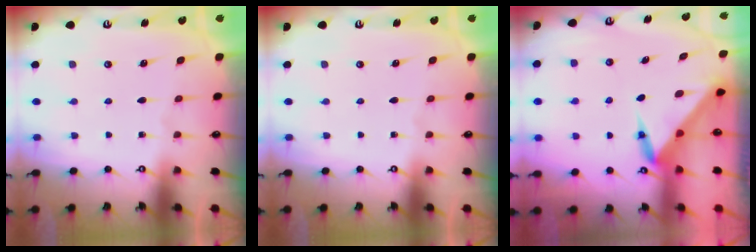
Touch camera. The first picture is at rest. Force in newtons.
{"total": 0.0}
{"total": 3.5, "press": 3.5, "slide": 0.1}